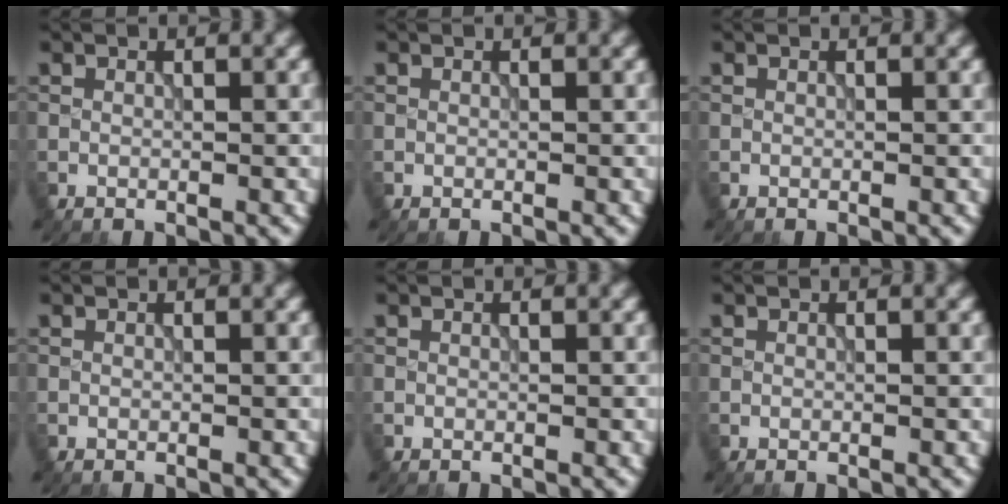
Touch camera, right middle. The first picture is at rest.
{"total": 0.0}
{"total": 0.0}
{"total": 0.0}
{"total": 0.0}
{"total": 0.0}